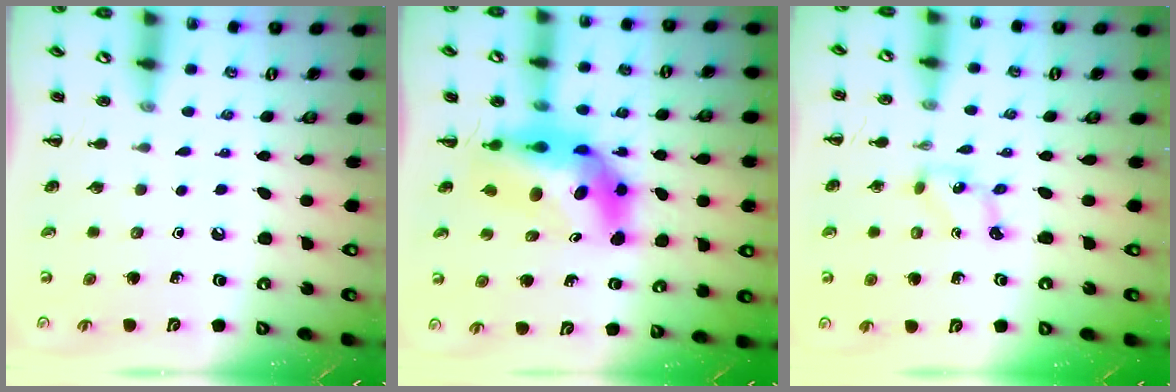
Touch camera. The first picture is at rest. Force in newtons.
{"total": 9.9, "press": 9.3, "slide": 3.3}
{"total": 1.4, "press": 1.3, "slide": 0.3}